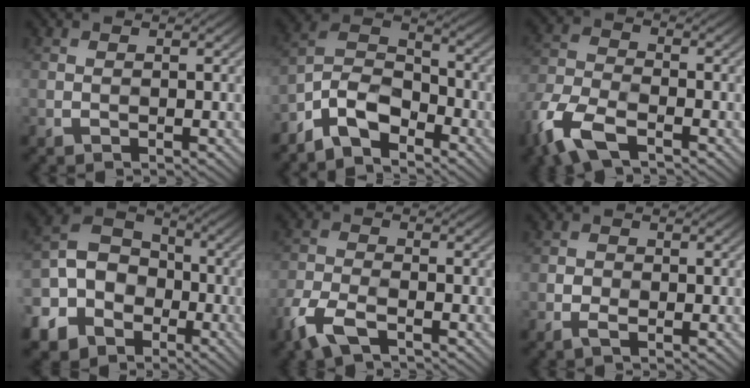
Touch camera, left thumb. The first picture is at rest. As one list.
[{"total": 8.4, "force": [-5.2, 4.1, 5.1], "torque": [-0.099, 0.008, -0.122]}, {"total": 9.5, "force": [-5.1, 4.8, 6.5], "torque": [-0.154, -0.012, -0.117]}, {"total": 12.8, "force": [-4.2, 10.8, 5.4], "torque": [-0.174, -0.026, -0.077]}, {"total": 5.6, "force": [-2.9, 2.6, 4.1], "torque": [-0.094, -0.005, -0.074]}, {"total": 1.7, "force": [0.1, 1.2, 1.2], "torque": [-0.020, 0.005, -0.006]}]